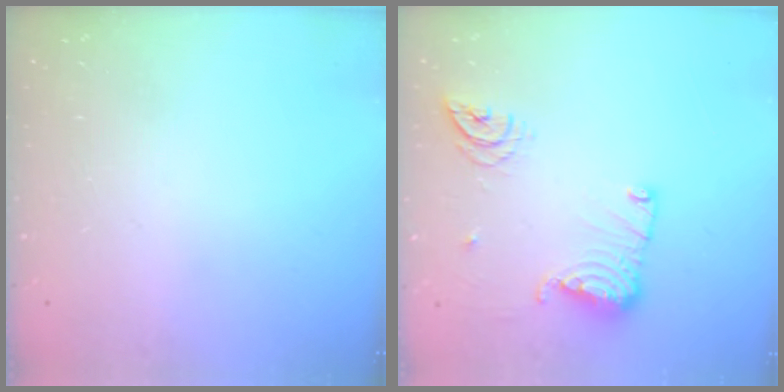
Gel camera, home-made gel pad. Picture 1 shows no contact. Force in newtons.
{"total": 12.2, "press": 12.1, "slide": 1.2}